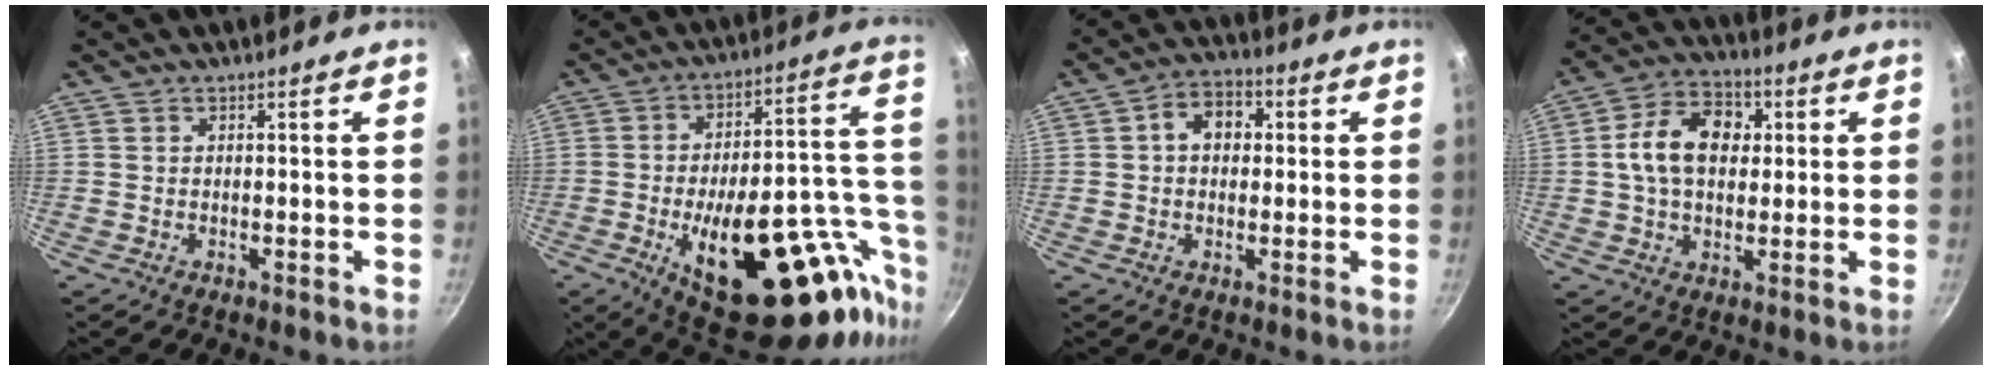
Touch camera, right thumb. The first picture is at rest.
{"total": 29.9, "force": [-12.1, 12.7, 24.2], "torque": [-0.276, 0.045, -0.165]}
{"total": 7.2, "force": [1.2, 5.4, 4.6], "torque": [-0.041, 0.015, 0.007]}
{"total": 12.7, "force": [2.0, 9.0, 8.7], "torque": [-0.120, 0.016, 0.019]}